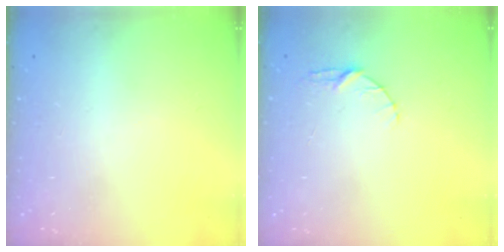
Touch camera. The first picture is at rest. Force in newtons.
{"total": 4.0, "press": 3.9, "slide": 0.4}